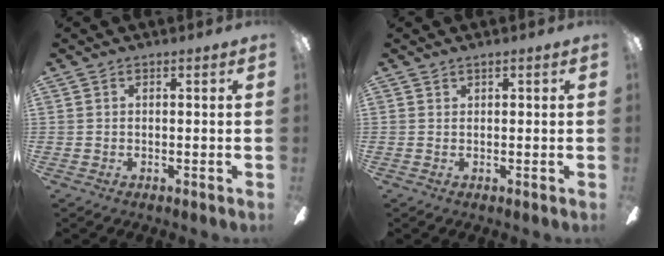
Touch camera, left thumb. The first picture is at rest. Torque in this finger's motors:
{"motor_torque": [-0.03, -0.04, 0.48, -0.13, 0.00]}